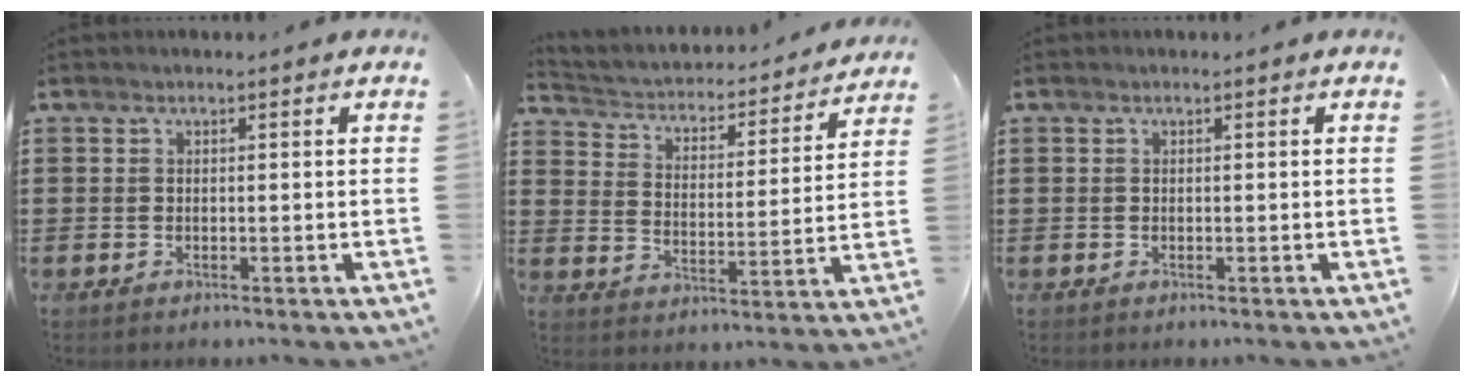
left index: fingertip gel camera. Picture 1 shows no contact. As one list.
[{"total": 2.4, "force": [2.2, 0.9, 0.4], "torque": [-0.025, -0.025, 0.025]}, {"total": 0.0}]